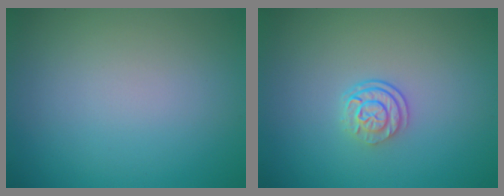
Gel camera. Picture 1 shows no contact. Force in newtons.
{"total": 2.5, "press": 1.8, "slide": 1.8}